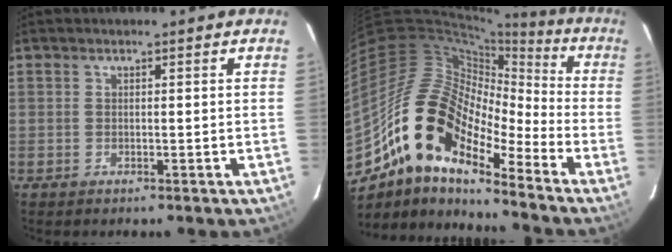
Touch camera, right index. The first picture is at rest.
{"total": 17.4, "force": [-11.2, 6.7, 11.6], "torque": [-0.192, -0.012, -0.226]}